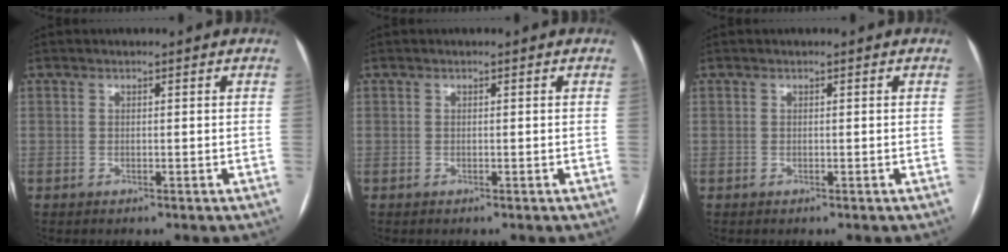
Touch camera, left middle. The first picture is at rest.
{"total": 0.0}
{"total": 0.0}